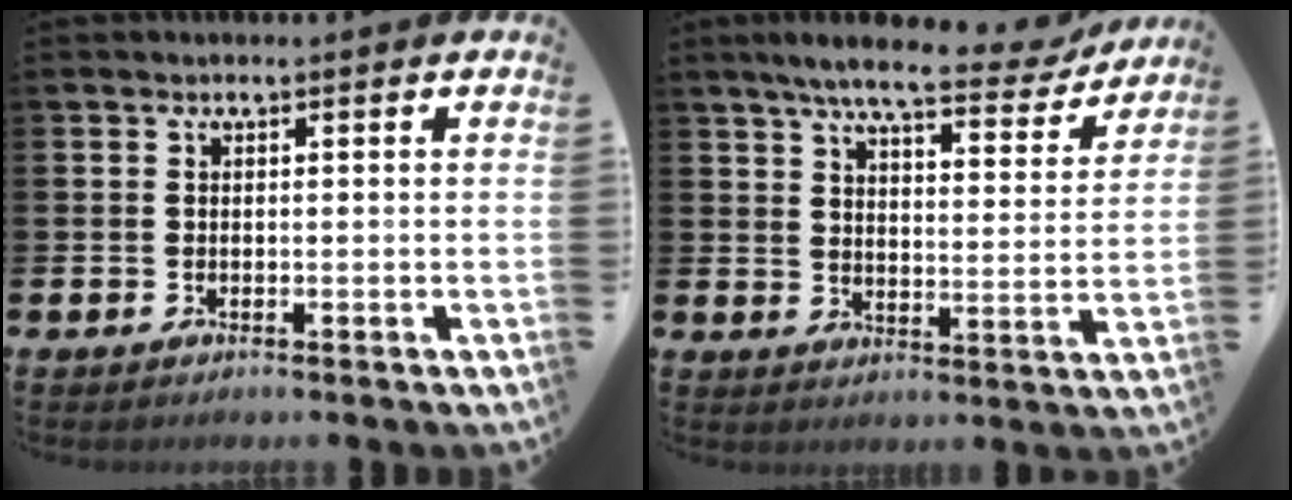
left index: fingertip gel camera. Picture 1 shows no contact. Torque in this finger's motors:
{"motor_torque": [1.12, -1.02, 0.60, 0.21]}